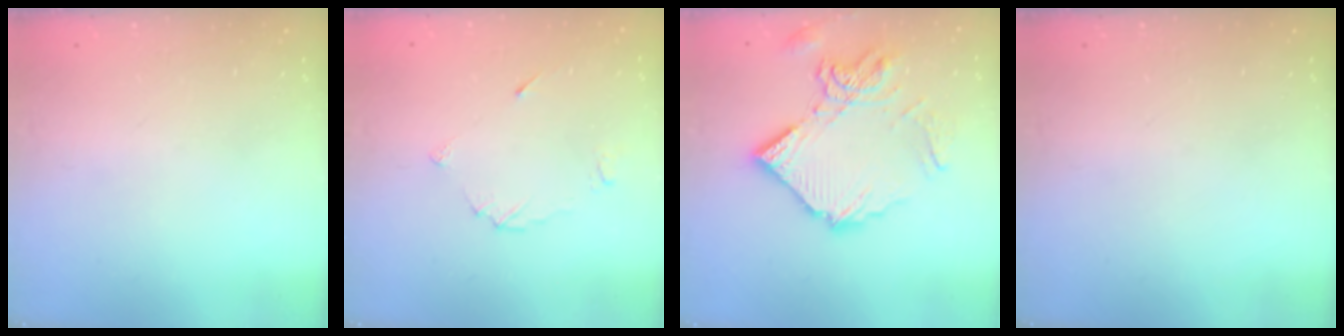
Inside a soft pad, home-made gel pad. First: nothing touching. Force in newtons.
{"total": 5.1, "press": 5.1, "slide": 0.5}
{"total": 16.5, "press": 16.3, "slide": 1.9}
{"total": 0.0}